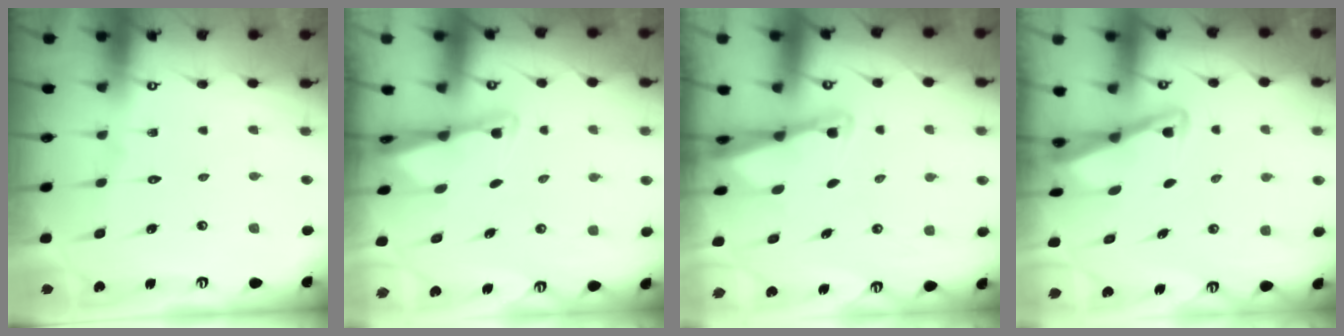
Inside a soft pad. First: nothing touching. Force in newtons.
{"total": 2.1, "press": 2.1, "slide": 0.3}
{"total": 2.4, "press": 2.4, "slide": 0.2}
{"total": 3.0, "press": 3.0, "slide": 0.4}